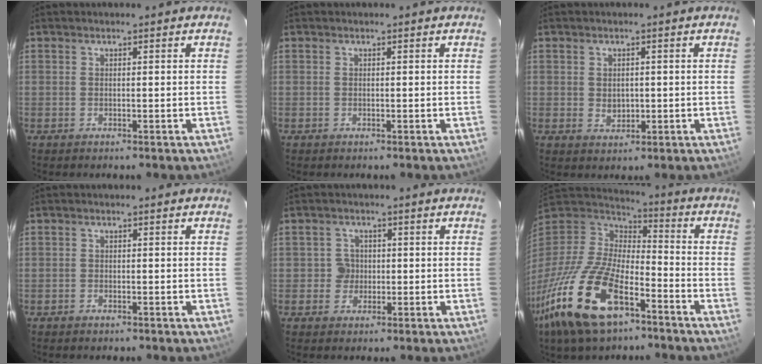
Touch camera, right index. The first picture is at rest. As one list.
[{"total": 0.0}, {"total": 2.8, "force": [-0.1, 2.3, 1.5], "torque": [-0.022, -0.002, 0.004]}, {"total": 1.0, "force": [-0.8, 0.6, 0.1], "torque": [-0.006, 0.001, -0.014]}, {"total": 2.7, "force": [-0.3, 2.7, 0.1], "torque": [0.002, 0.009, -0.004]}, {"total": 23.9, "force": [-14.0, 10.4, 16.3], "torque": [-0.348, -0.042, -0.256]}]